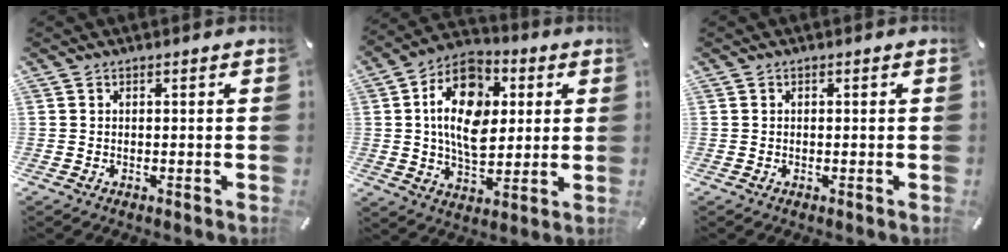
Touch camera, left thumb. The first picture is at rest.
{"total": 16.5, "force": [3.2, 11.1, 11.7], "torque": [-0.215, 0.005, 0.052]}
{"total": 0.0}